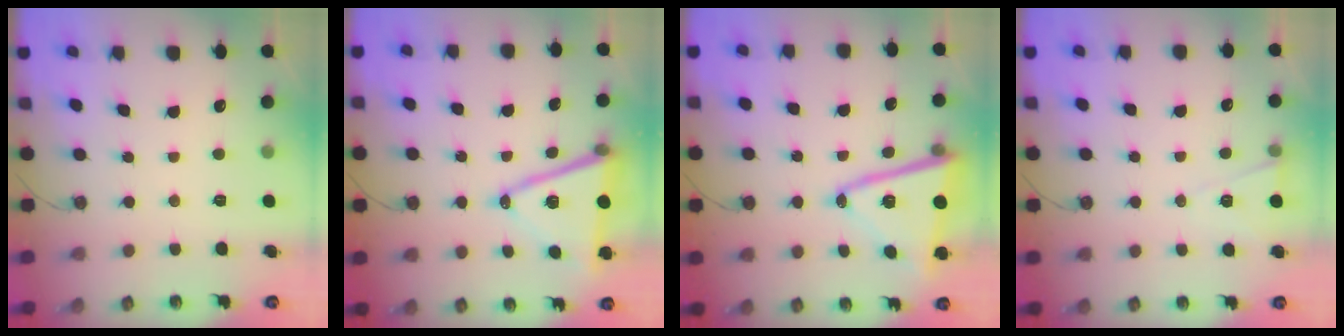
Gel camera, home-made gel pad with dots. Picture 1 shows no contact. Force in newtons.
{"total": 14.7, "press": 14.2, "slide": 3.8}
{"total": 16.2, "press": 16.1, "slide": 1.8}
{"total": 6.0, "press": 4.0, "slide": 4.4}